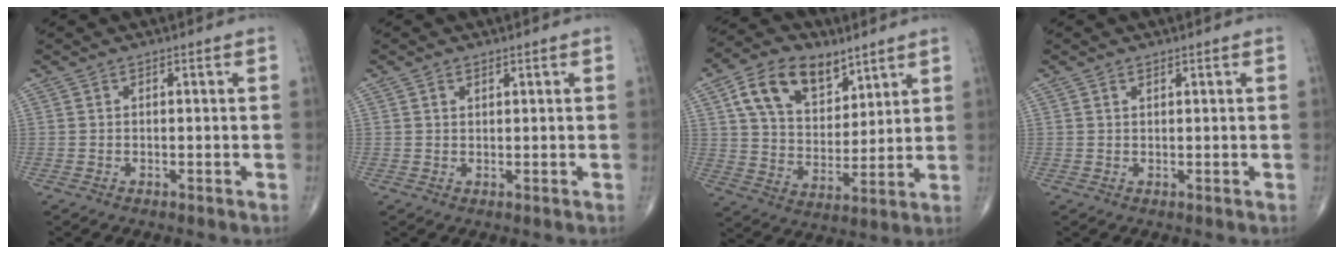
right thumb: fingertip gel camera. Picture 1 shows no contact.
{"total": 1.2, "force": [0.7, 0.7, 0.6], "torque": [-0.008, -0.002, 0.012]}
{"total": 15.2, "force": [8.0, 9.5, 8.8], "torque": [-0.125, -0.028, 0.149]}
{"total": 0.7, "force": [0.5, 0.3, 0.3], "torque": [-0.004, -0.003, 0.008]}